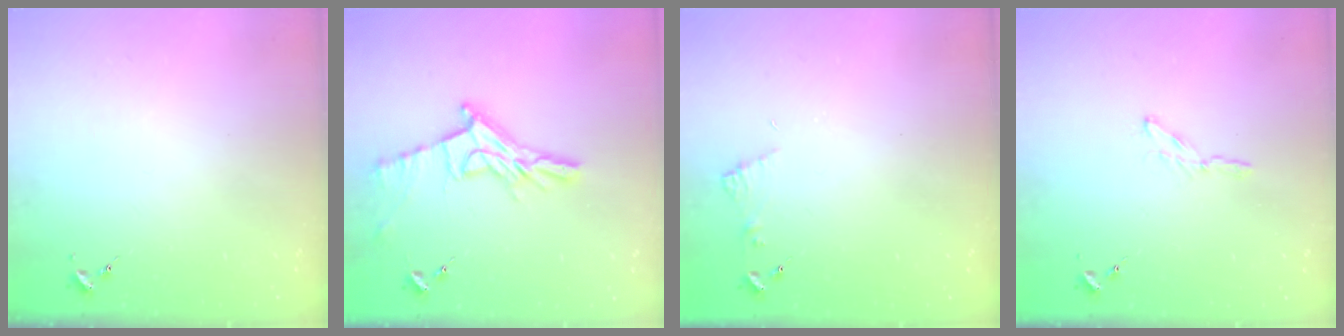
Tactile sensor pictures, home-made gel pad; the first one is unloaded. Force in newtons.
{"total": 12.6, "press": 12.5, "slide": 1.1}
{"total": 6.5, "press": 6.4, "slide": 0.9}
{"total": 2.4, "press": 2.4, "slide": 0.2}